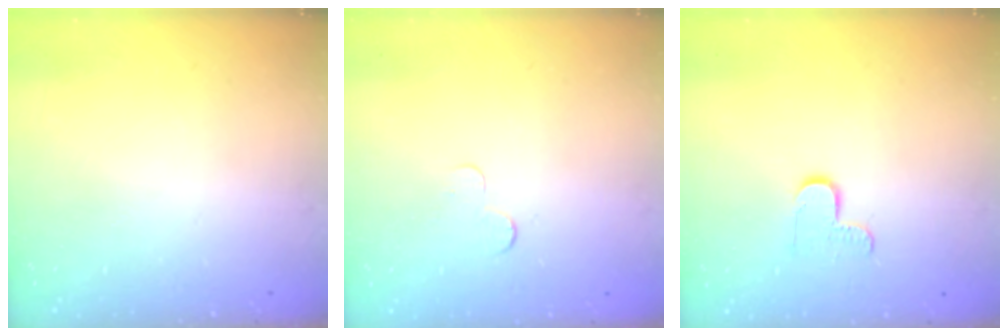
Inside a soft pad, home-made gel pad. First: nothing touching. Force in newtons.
{"total": 2.5, "press": 2.5, "slide": 0.2}
{"total": 6.3, "press": 6.3, "slide": 0.3}